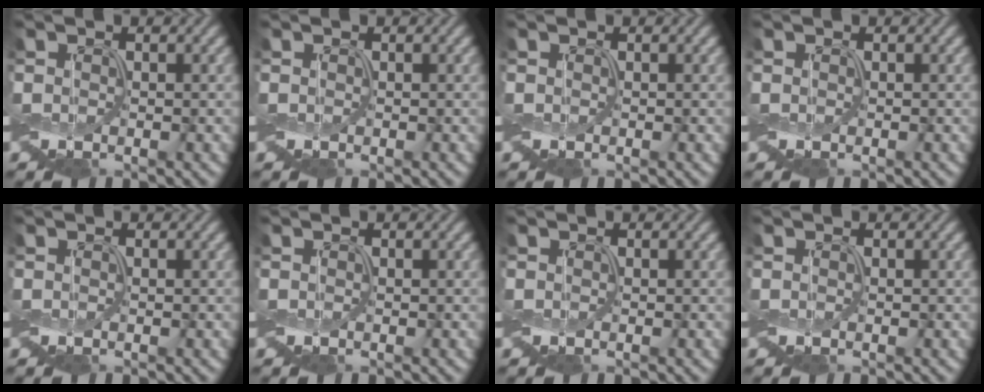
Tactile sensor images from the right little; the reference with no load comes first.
{"total": 0.0}
{"total": 0.0}
{"total": 0.0}
{"total": 0.0}
{"total": 0.0}
{"total": 0.0}
{"total": 0.0}